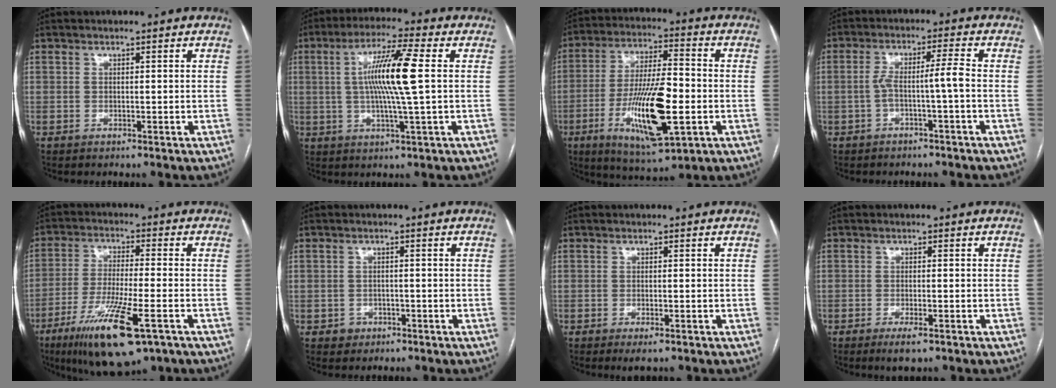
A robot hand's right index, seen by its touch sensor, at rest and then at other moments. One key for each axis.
{"total": 10.8, "fx": 1.3, "fy": -0.3, "fz": 10.7, "tx": -0.200, "ty": 0.004, "tz": 0.020}
{"total": 16.5, "fx": -4.4, "fy": 3.6, "fz": 15.5, "tx": -0.294, "ty": -0.012, "tz": -0.069}
{"total": 4.5, "fx": -1.2, "fy": -0.4, "fz": 4.3, "tx": -0.082, "ty": 0.022, "tz": -0.018}
{"total": 14.7, "fx": -7.7, "fy": 2.2, "fz": 12.3, "tx": -0.235, "ty": -0.036, "tz": -0.131}
{"total": 2.3, "fx": -1.0, "fy": 2.1, "fz": 0.2, "tx": 0.003, "ty": 0.010, "tz": -0.012}
{"total": 1.9, "fx": -1.1, "fy": 0.5, "fz": 1.5, "tx": -0.023, "ty": -0.004, "tz": -0.013}
{"total": 2.9, "fx": -1.7, "fy": 0.6, "fz": 2.3, "tx": -0.041, "ty": -0.004, "tz": -0.027}